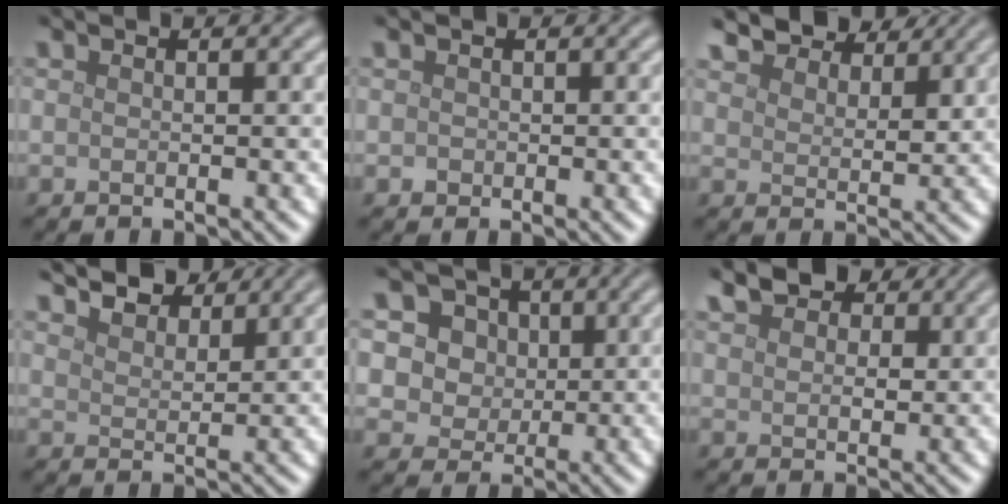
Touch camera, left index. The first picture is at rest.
{"total": 0.7, "force": [0.1, 0.6, 0.1], "torque": [0.001, -0.003, -0.001]}
{"total": 7.2, "force": [6.0, 2.8, 2.7], "torque": [-0.052, -0.004, 0.098]}
{"total": 5.8, "force": [5.1, 1.7, 2.0], "torque": [-0.044, 0.002, 0.081]}
{"total": 8.6, "force": [3.9, 6.4, 4.1], "torque": [-0.072, 0.017, 0.036]}
{"total": 4.2, "force": [2.8, 2.4, 2.0], "torque": [-0.041, 0.005, 0.042]}